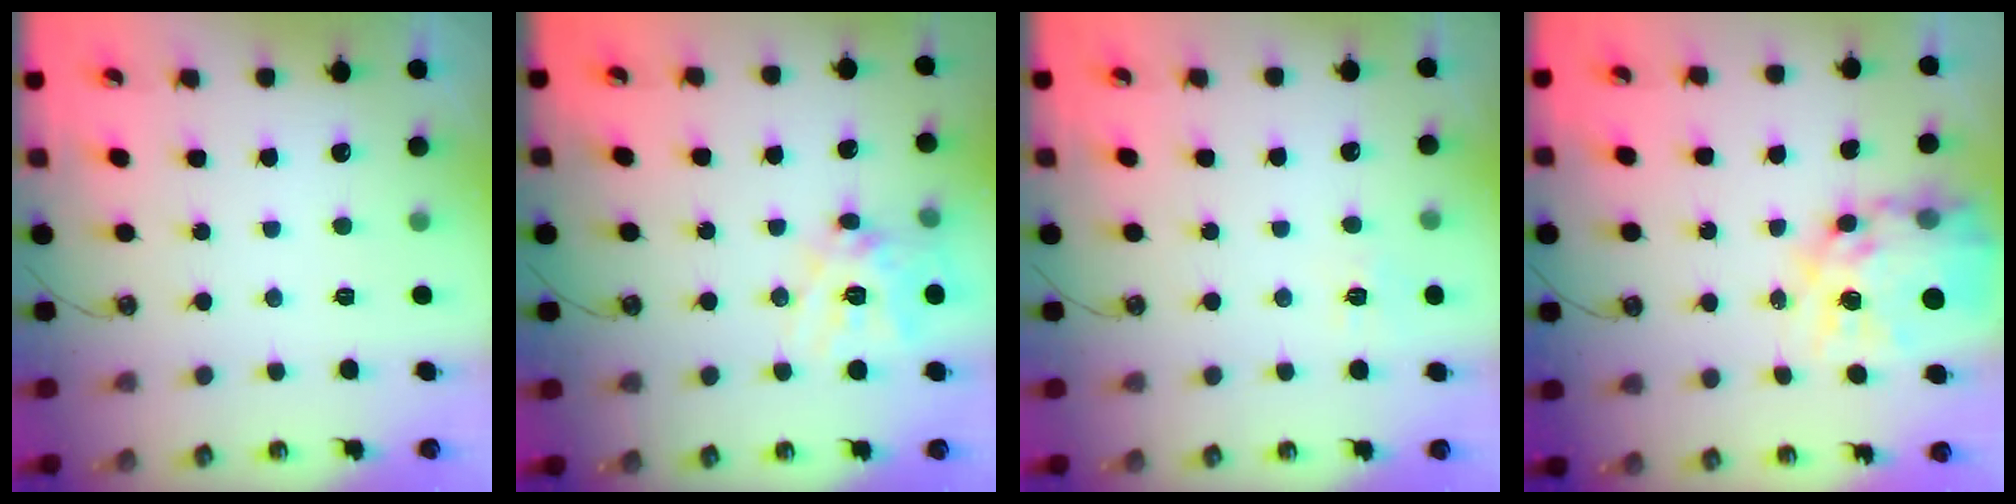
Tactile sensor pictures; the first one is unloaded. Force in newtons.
{"total": 14.7, "press": 14.6, "slide": 1.8}
{"total": 6.6, "press": 6.6, "slide": 0.5}
{"total": 18.6, "press": 18.6, "slide": 1.8}